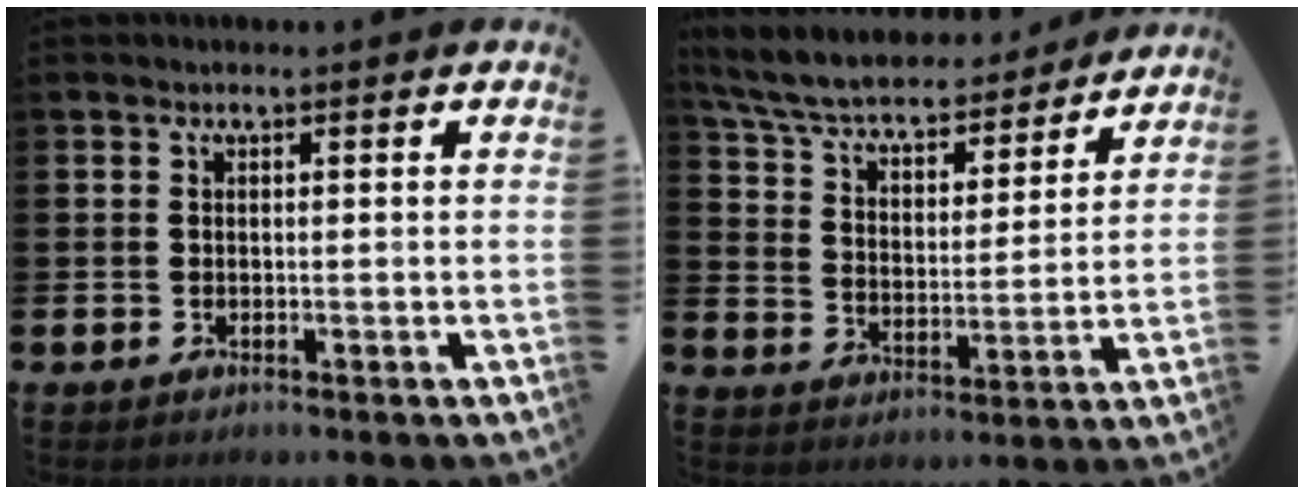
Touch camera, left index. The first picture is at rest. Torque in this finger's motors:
{"motor_torque": [1.00, -1.14, 0.35, 0.21]}